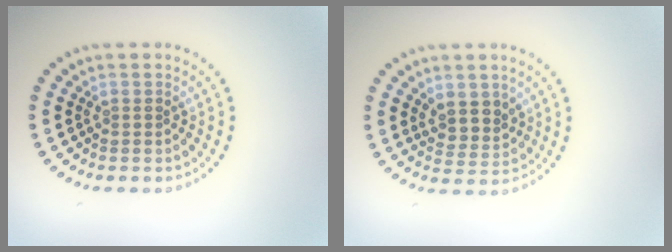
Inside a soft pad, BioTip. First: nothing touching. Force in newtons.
{"total": 2.8, "press": 2.4, "slide": 1.4}